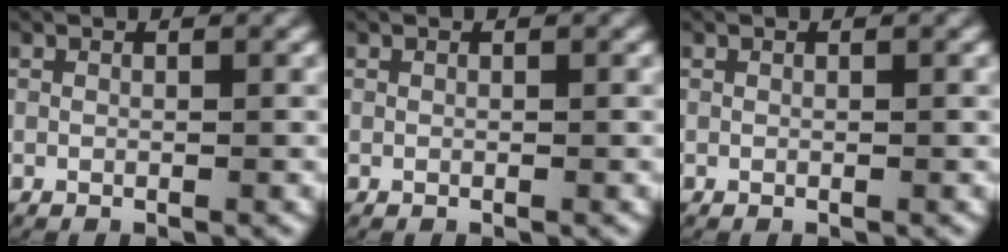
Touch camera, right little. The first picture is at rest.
{"total": 0.0}
{"total": 0.0}